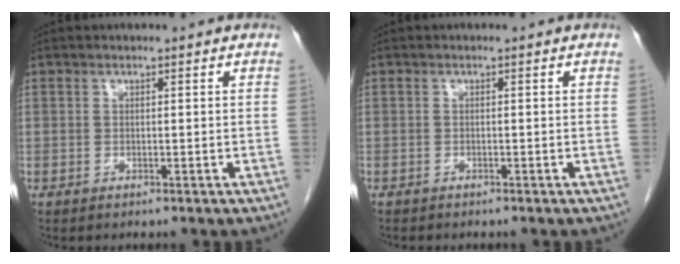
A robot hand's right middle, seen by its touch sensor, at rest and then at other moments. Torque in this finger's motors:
{"motor_torque": [0.87, -0.77, 0.32, 0.06]}